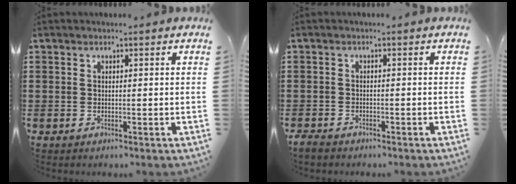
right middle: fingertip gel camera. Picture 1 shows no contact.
{"total": 1.6, "force": [-1.4, 0.7, 0.3], "torque": [-0.017, 0.002, -0.032]}